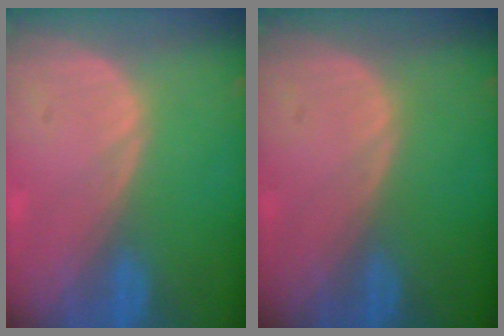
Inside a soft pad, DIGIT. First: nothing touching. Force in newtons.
{"total": 0.0}